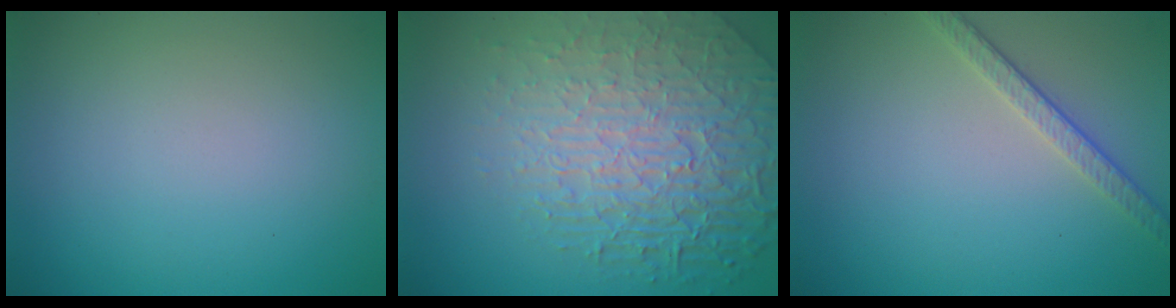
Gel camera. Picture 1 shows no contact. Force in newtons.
{"total": 8.9, "press": 6.1, "slide": 6.6}
{"total": 2.5, "press": 2.2, "slide": 1.2}